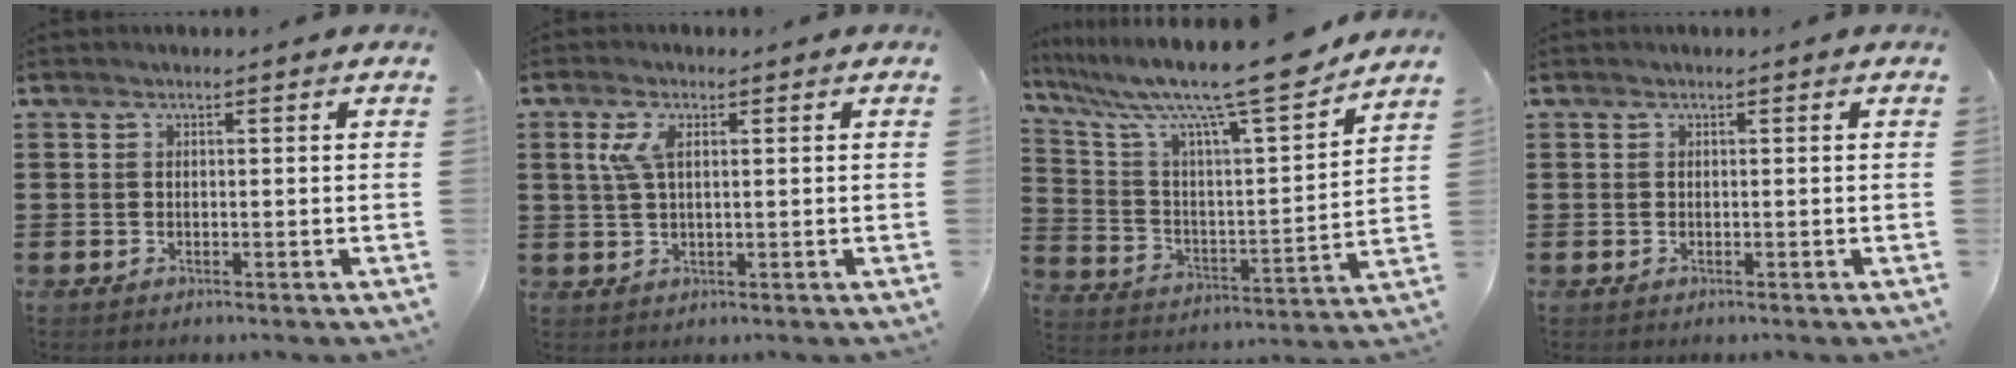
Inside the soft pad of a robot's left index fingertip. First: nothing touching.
{"total": 3.9, "force": [1.2, 1.5, 3.4], "torque": [-0.088, 0.003, 0.014]}
{"total": 13.6, "force": [11.4, 0.7, 7.4], "torque": [-0.169, -0.077, 0.185]}
{"total": 0.0}